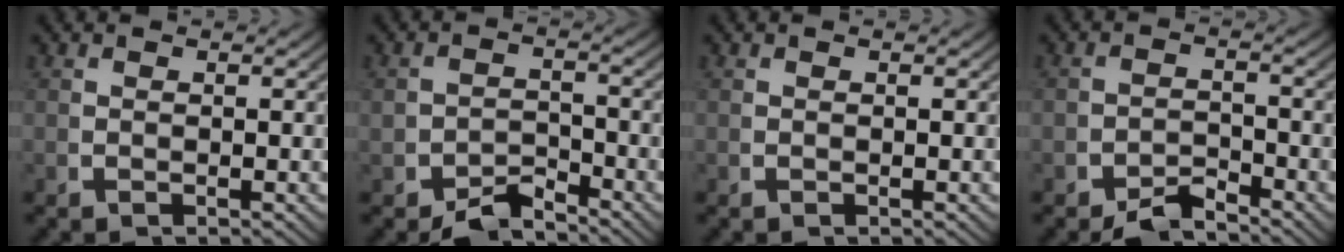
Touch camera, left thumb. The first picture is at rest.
{"total": 3.6, "force": [-3.0, 1.5, 1.3], "torque": [-0.007, -0.015, -0.051]}
{"total": 0.0}
{"total": 3.2, "force": [-2.9, 1.0, 1.0], "torque": [-0.002, -0.011, -0.052]}